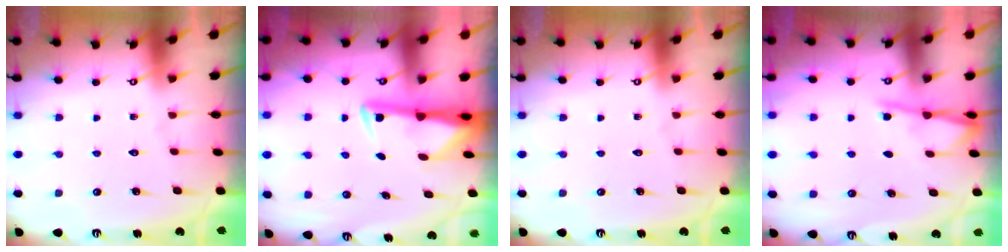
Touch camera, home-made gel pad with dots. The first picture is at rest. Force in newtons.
{"total": 2.9, "press": 2.8, "slide": 0.5}
{"total": 0.0}
{"total": 4.4, "press": 4.3, "slide": 0.5}